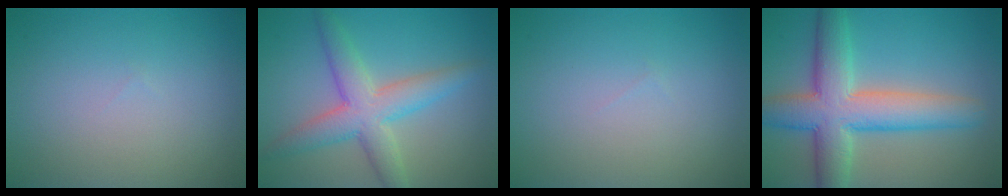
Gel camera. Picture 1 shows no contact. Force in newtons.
{"total": 5.4, "press": 5.4, "slide": 0.2}
{"total": 0.0}
{"total": 8.6, "press": 8.6, "slide": 0.5}